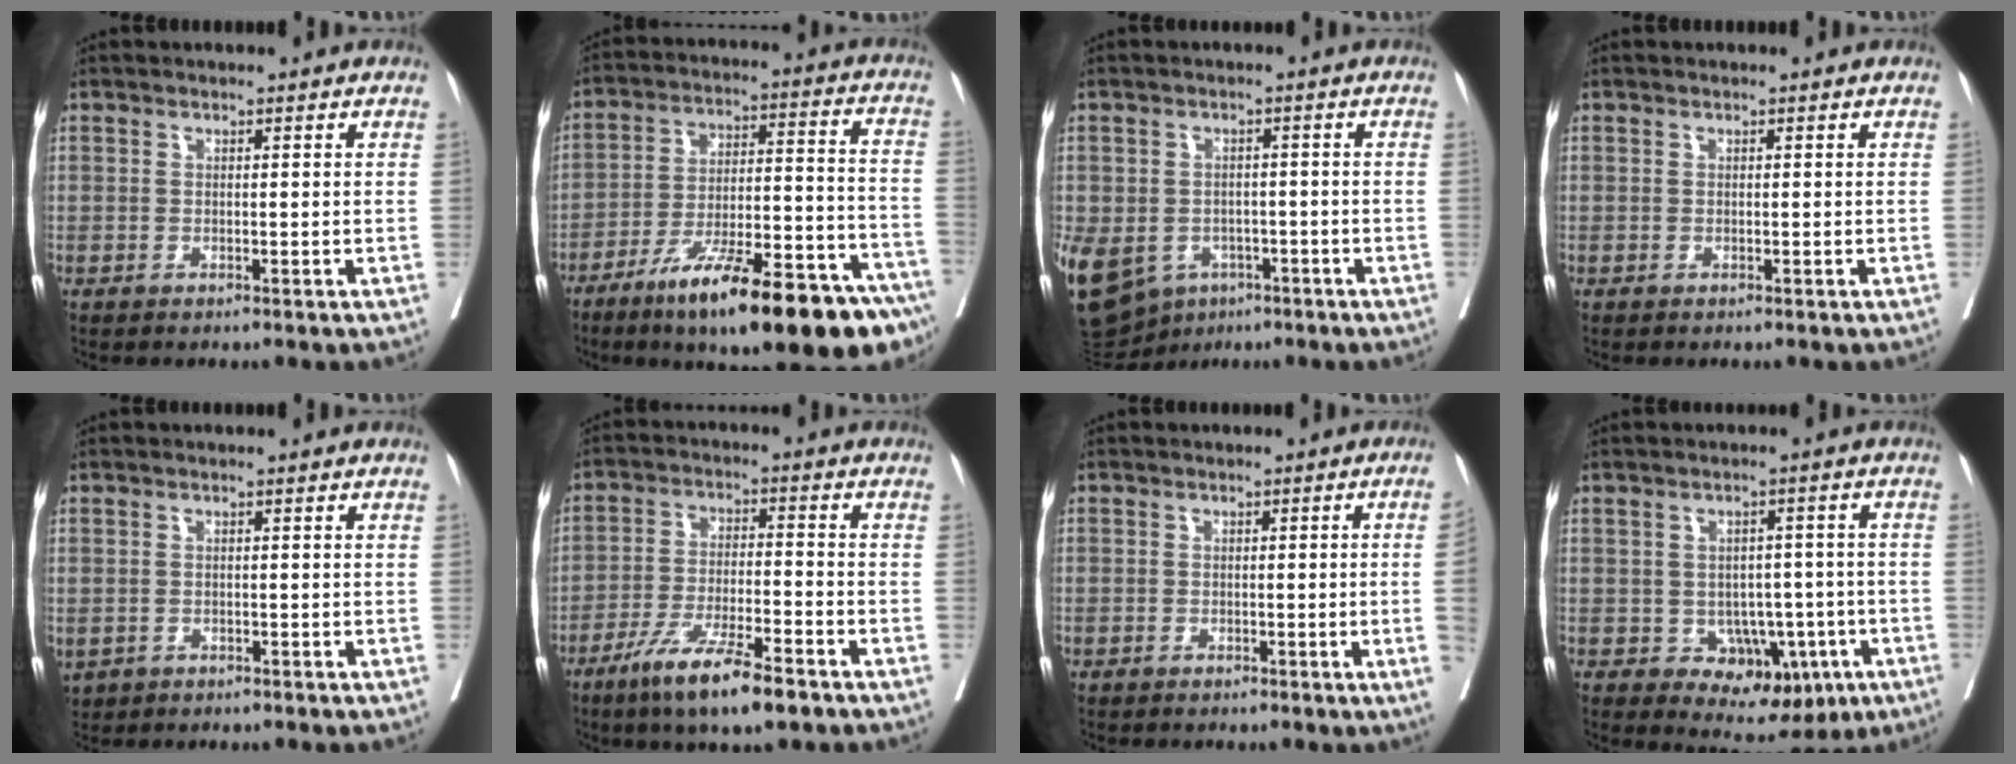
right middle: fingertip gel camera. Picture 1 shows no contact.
{"total": 23.6, "force": [-15.4, 3.4, 17.5], "torque": [-0.201, 0.010, -0.243]}
{"total": 26.6, "force": [-11.2, 21.0, 11.9], "torque": [-0.393, -0.019, -0.155]}
{"total": 0.0}
{"total": 4.0, "force": [-1.9, 3.1, 1.4], "torque": [-0.042, -0.003, -0.026]}
{"total": 11.0, "force": [-7.3, 1.4, 8.2], "torque": [-0.150, -0.022, -0.127]}
{"total": 3.5, "force": [-0.8, -0.8, 3.3], "torque": [-0.041, 0.002, -0.012]}
{"total": 9.5, "force": [-3.6, 6.7, 5.8], "torque": [-0.055, 0.017, -0.035]}